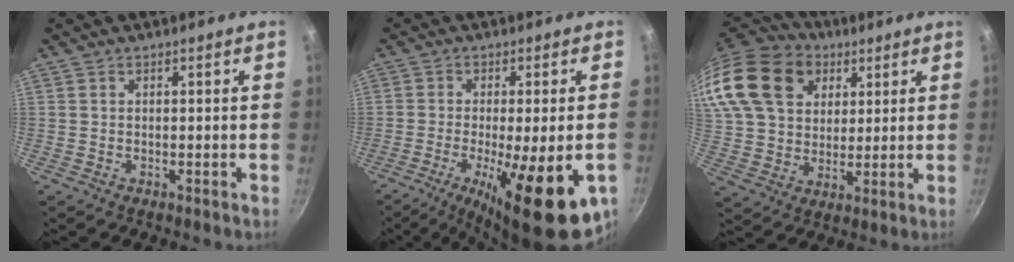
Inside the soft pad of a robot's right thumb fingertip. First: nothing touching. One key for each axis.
{"total": 19.1, "fx": -7.0, "fy": 5.1, "fz": 17.0, "tx": -0.245, "ty": -0.013, "tz": -0.094}
{"total": 26.5, "fx": 12.0, "fy": 19.3, "fz": 13.7, "tx": -0.304, "ty": 0.022, "tz": 0.223}